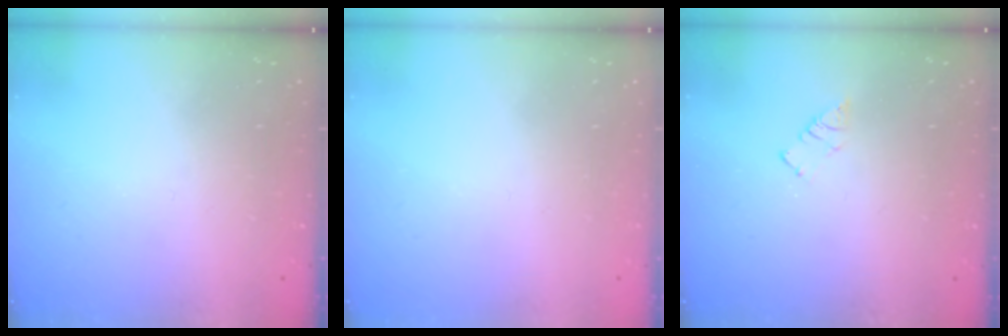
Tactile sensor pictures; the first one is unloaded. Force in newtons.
{"total": 1.7, "press": 1.7, "slide": 0.1}
{"total": 2.9, "press": 2.9, "slide": 0.4}